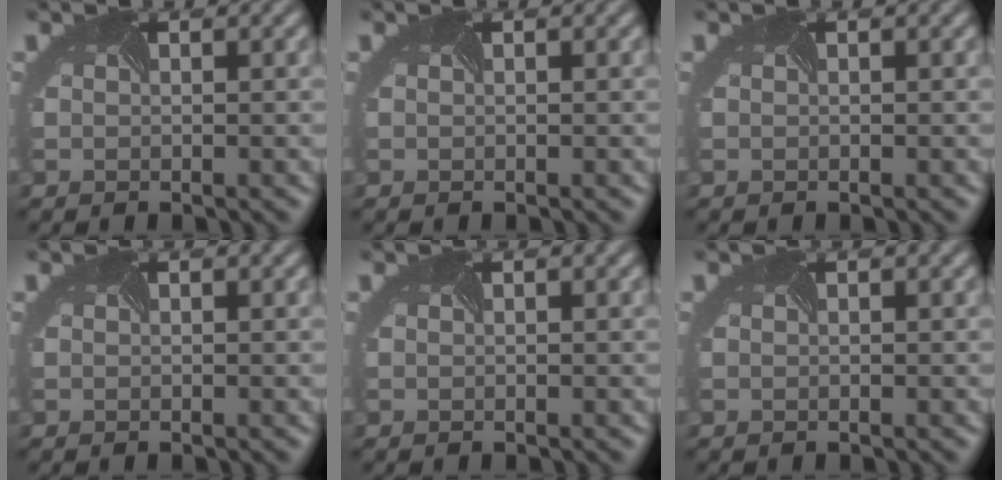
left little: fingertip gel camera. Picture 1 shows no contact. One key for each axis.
{"total": 0.0}
{"total": 0.0}
{"total": 0.0}
{"total": 0.0}
{"total": 0.0}